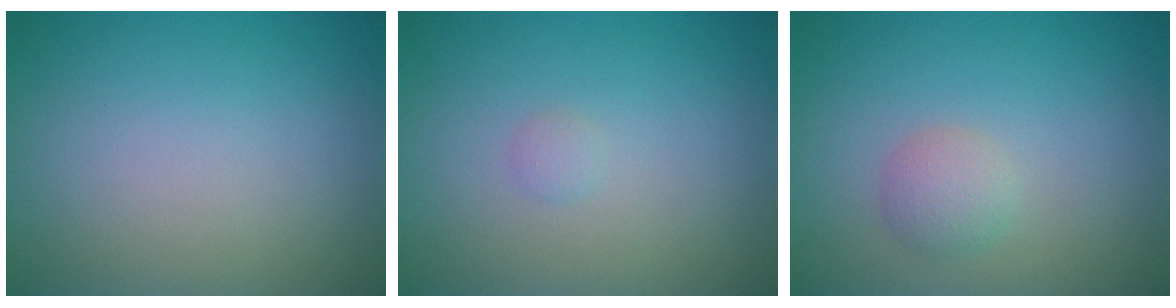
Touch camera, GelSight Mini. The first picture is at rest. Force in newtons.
{"total": 0.5, "press": 0.5, "slide": 0.0}
{"total": 1.9, "press": 1.9, "slide": 0.1}